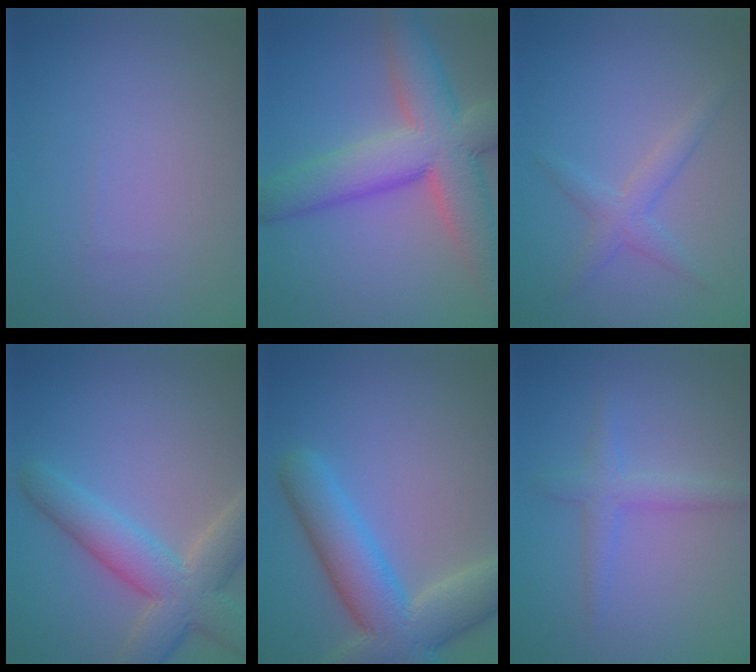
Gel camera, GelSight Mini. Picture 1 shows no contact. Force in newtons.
{"total": 9.7, "press": 9.6, "slide": 0.7}
{"total": 2.1, "press": 2.1, "slide": 0.1}
{"total": 6.9, "press": 6.9, "slide": 0.5}
{"total": 8.7, "press": 8.7, "slide": 0.6}
{"total": 2.2, "press": 2.2, "slide": 0.0}